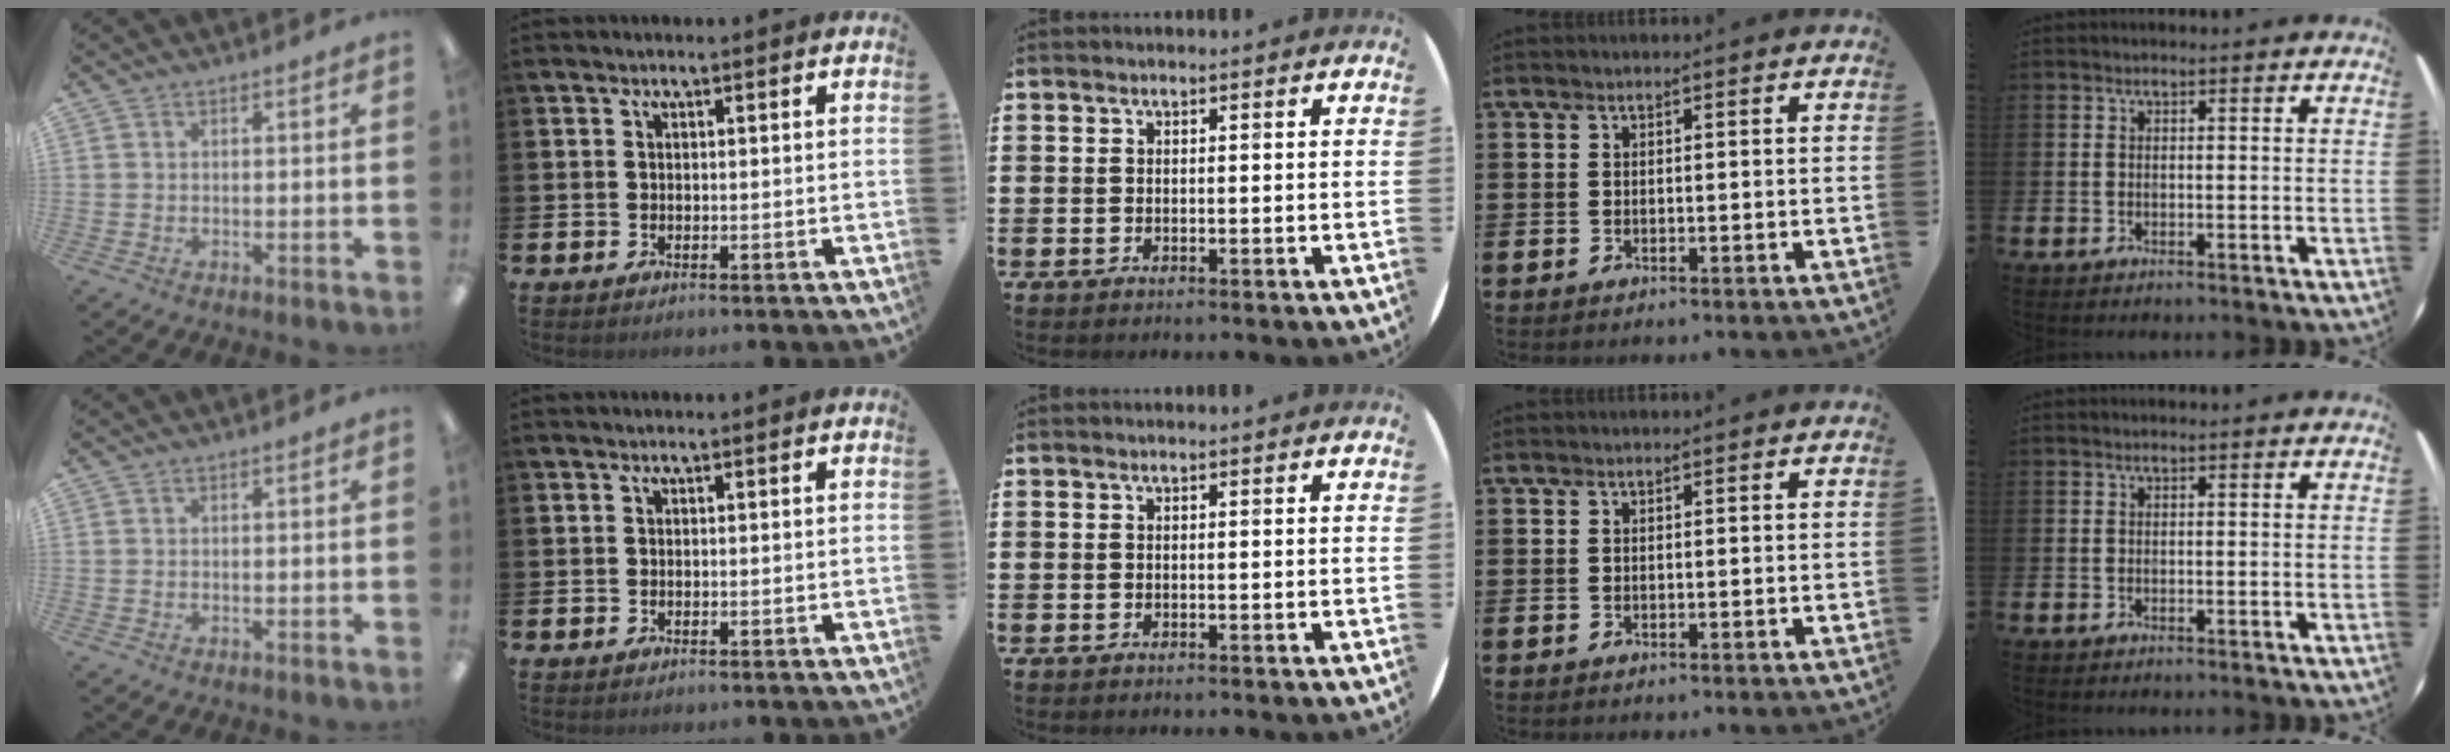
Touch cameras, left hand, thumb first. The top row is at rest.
{}